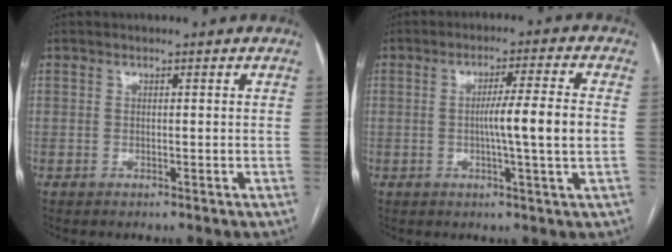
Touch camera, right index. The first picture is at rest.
{"total": 7.6, "force": [-0.5, -0.9, 7.6], "torque": [-0.120, 0.001, -0.007]}